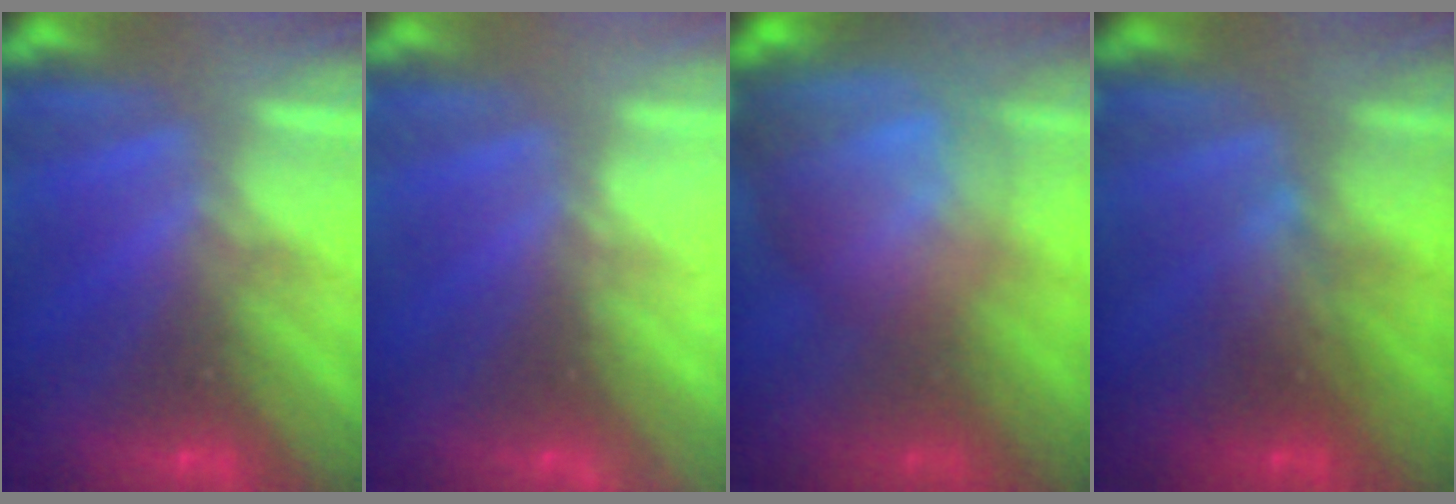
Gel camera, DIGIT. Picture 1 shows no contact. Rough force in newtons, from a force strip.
{"total": 2.4}
{"total": 8.4}
{"total": 2.3}